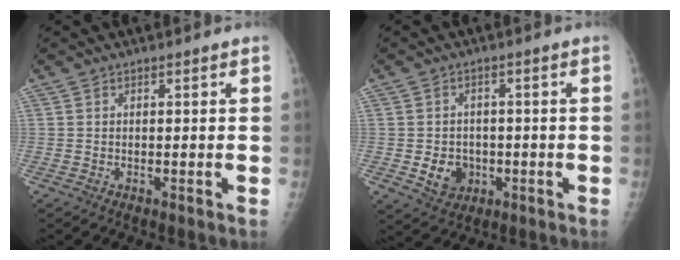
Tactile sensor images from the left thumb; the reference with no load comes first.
{"total": 5.8, "force": [-1.3, 4.9, 2.8], "torque": [-0.022, 0.006, -0.013]}